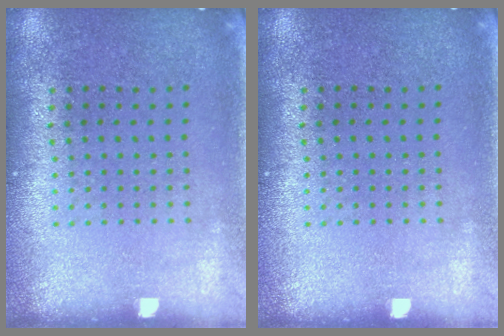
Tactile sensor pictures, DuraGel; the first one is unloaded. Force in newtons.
{"total": 0.0}